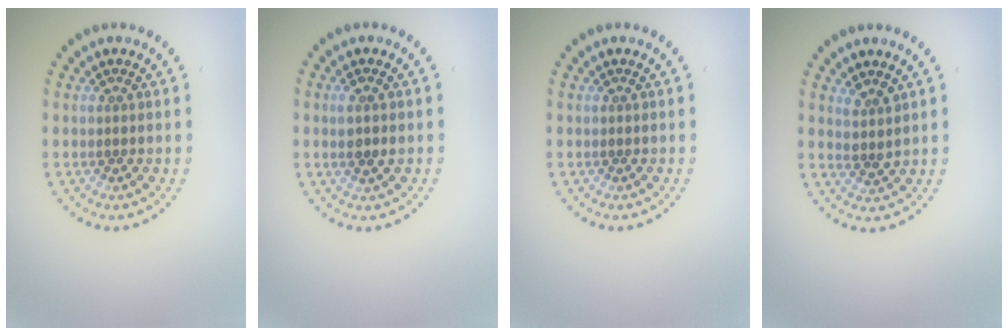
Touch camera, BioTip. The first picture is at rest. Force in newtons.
{"total": 1.3, "press": 1.3, "slide": 0.4}
{"total": 0.0}
{"total": 1.7, "press": 1.3, "slide": 1.0}